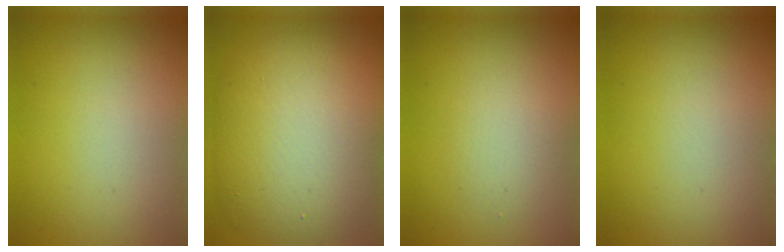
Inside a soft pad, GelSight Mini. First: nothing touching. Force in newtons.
{"total": 10.8, "press": 10.8, "slide": 1.0}
{"total": 1.8, "press": 1.8, "slide": 0.1}
{"total": 0.0}